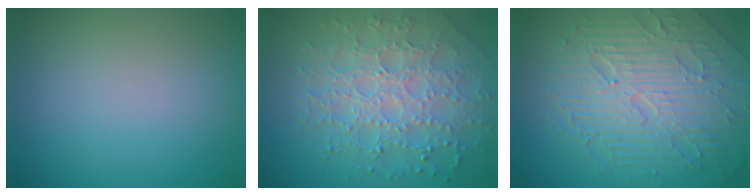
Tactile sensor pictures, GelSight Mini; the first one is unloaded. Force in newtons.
{"total": 7.5, "press": 5.4, "slide": 5.3}
{"total": 9.9, "press": 6.4, "slide": 7.5}